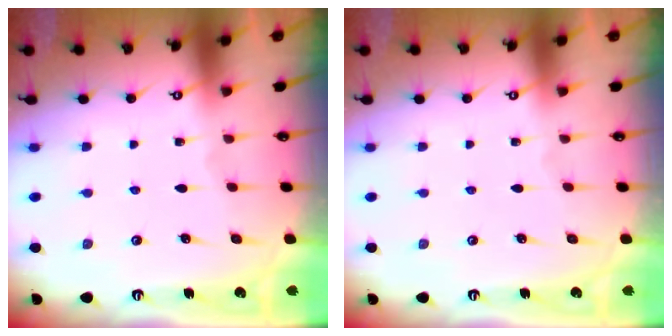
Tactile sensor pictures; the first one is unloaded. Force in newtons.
{"total": 0.0}